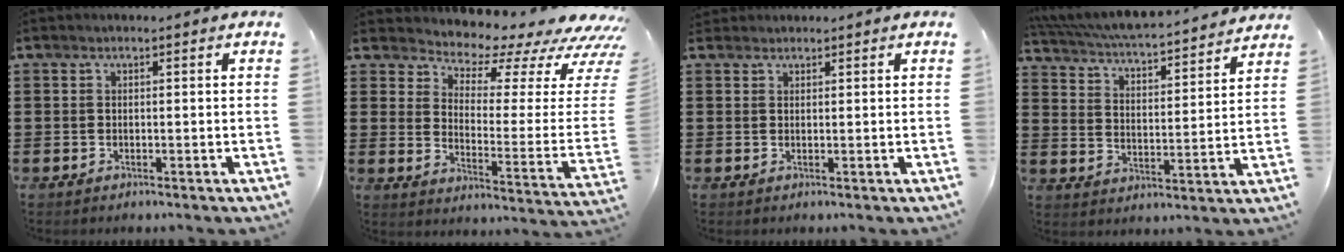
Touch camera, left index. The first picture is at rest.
{"total": 5.3, "force": [5.0, 0.8, 1.5], "torque": [-0.035, -0.064, 0.078]}
{"total": 1.1, "force": [1.0, 0.5, 0.1], "torque": [-0.003, 0.003, 0.020]}
{"total": 5.1, "force": [4.9, -0.3, 1.4], "torque": [-0.052, -0.041, 0.078]}